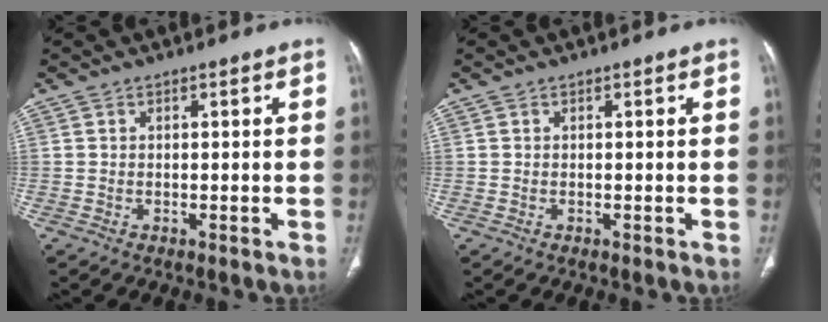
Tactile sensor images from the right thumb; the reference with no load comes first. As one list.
[{"total": 0.0}]